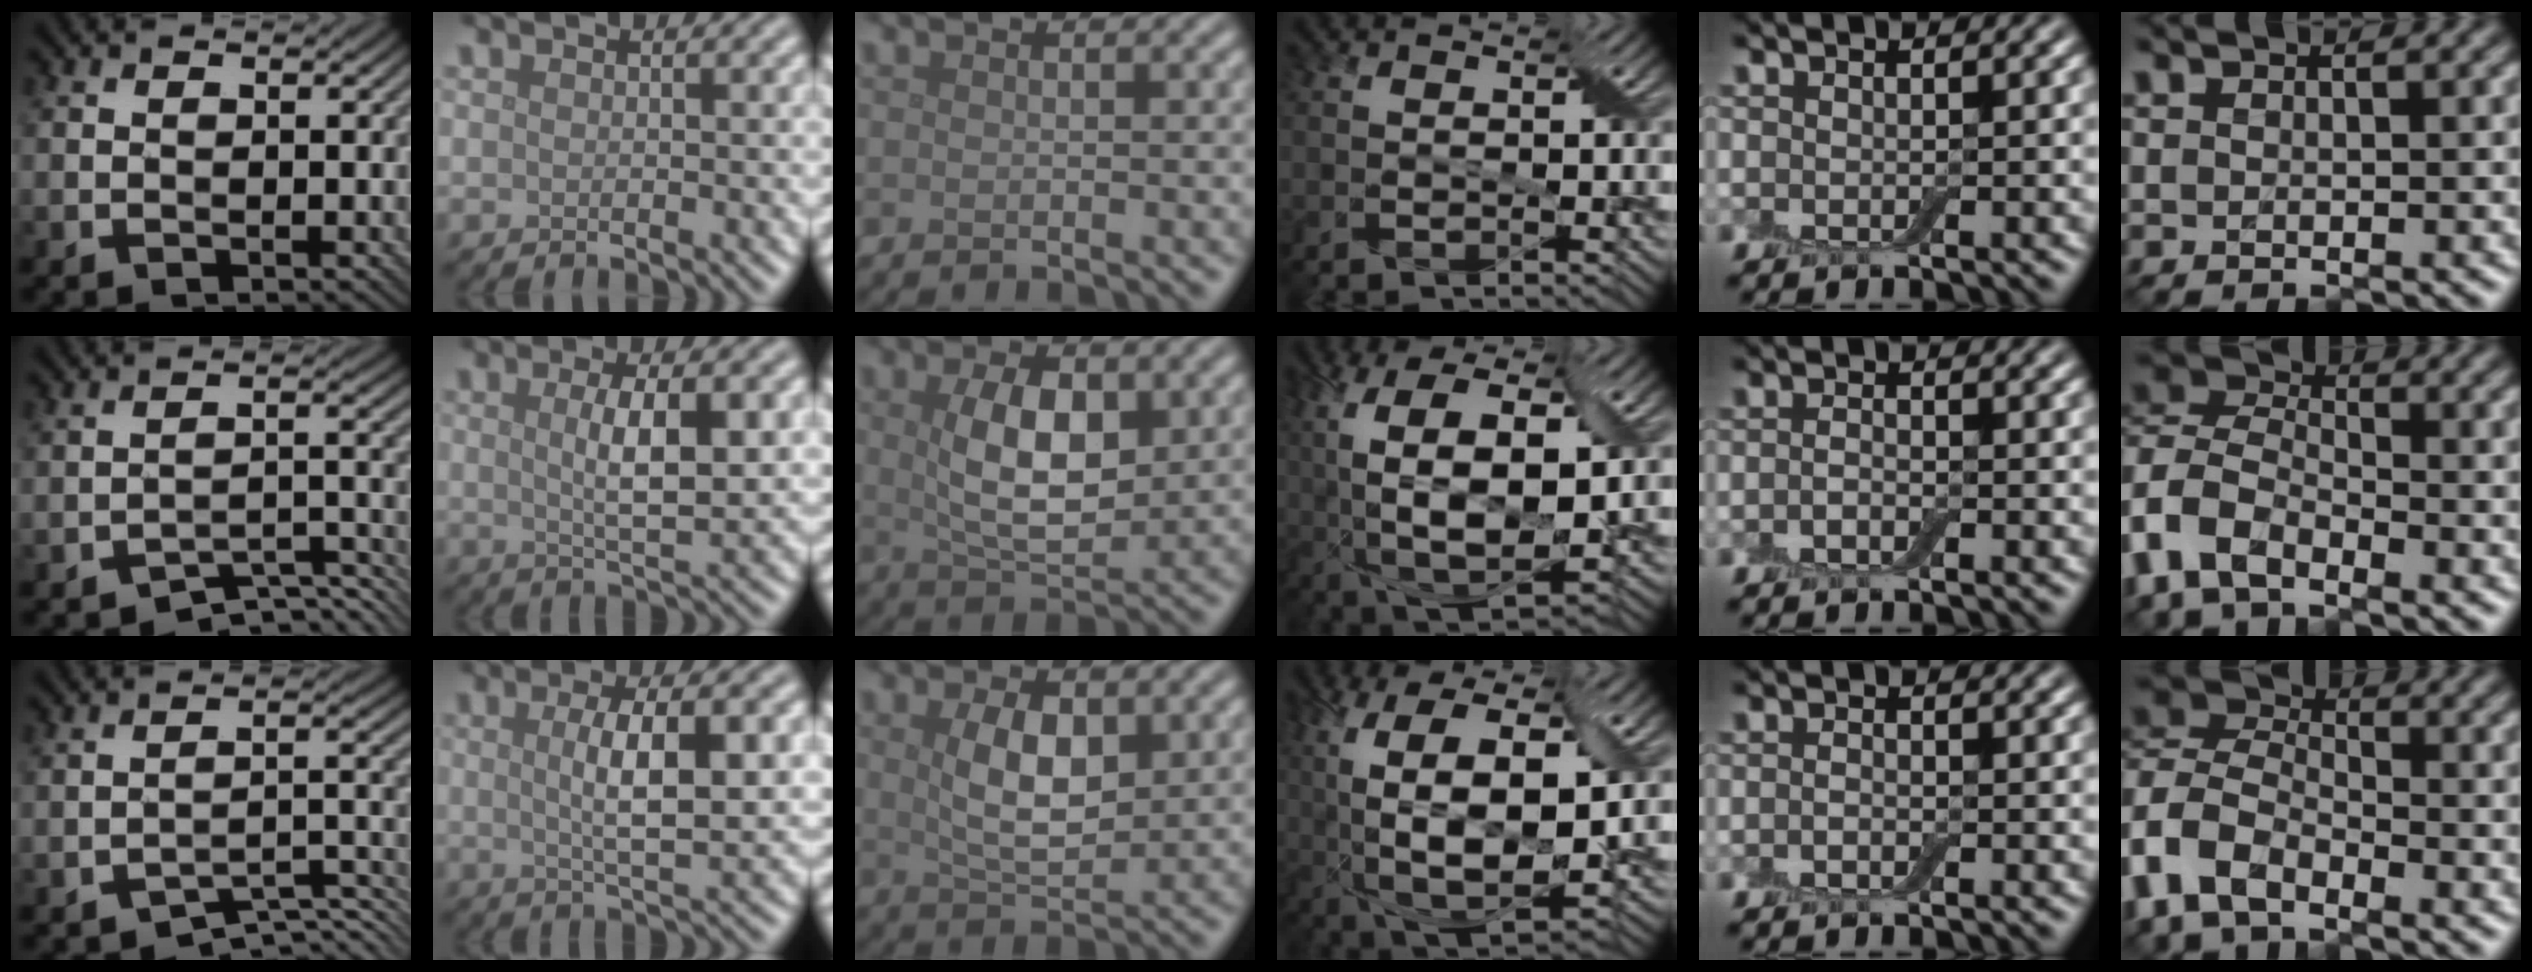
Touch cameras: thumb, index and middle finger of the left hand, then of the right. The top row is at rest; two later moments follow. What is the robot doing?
{"motion": "wrap", "object": "bandage"}